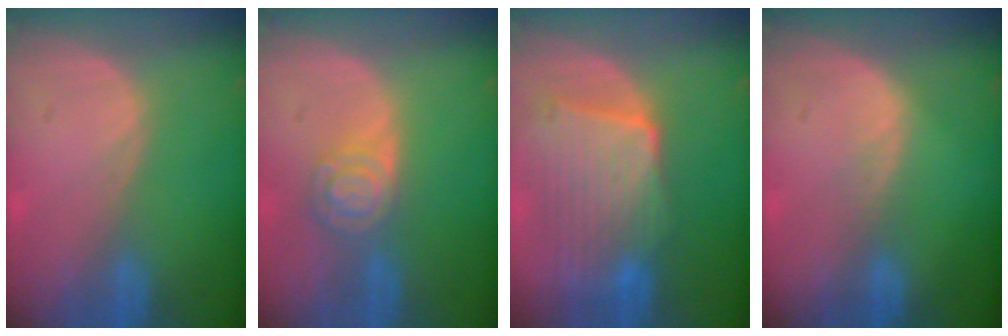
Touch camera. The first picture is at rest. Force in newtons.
{"total": 5.5, "press": 4.9, "slide": 2.6}
{"total": 9.7, "press": 8.7, "slide": 4.1}
{"total": 1.3, "press": 1.3, "slide": 0.1}